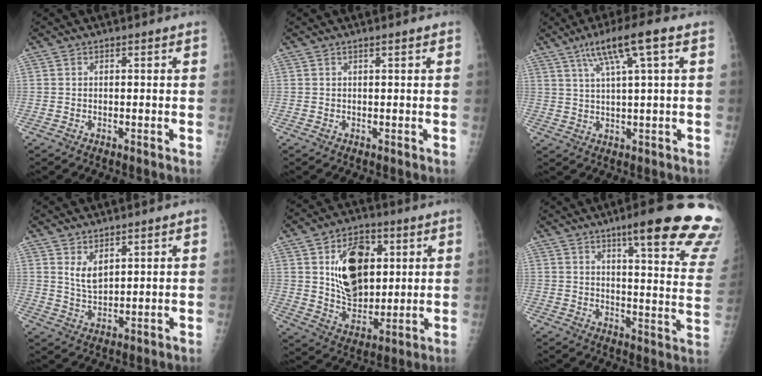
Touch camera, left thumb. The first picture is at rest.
{"total": 1.1, "force": [0.7, 0.0, 0.9], "torque": [-0.016, 0.004, 0.011]}
{"total": 9.7, "force": [4.6, 0.6, 8.5], "torque": [-0.157, 0.003, 0.081]}
{"total": 4.4, "force": [2.5, 2.0, 3.1], "torque": [-0.050, -0.024, 0.055]}
{"total": 15.8, "force": [4.4, 10.3, 11.2], "torque": [-0.136, -0.023, 0.083]}
{"total": 24.0, "force": [16.5, 3.4, 17.2], "torque": [-0.184, -0.081, 0.203]}